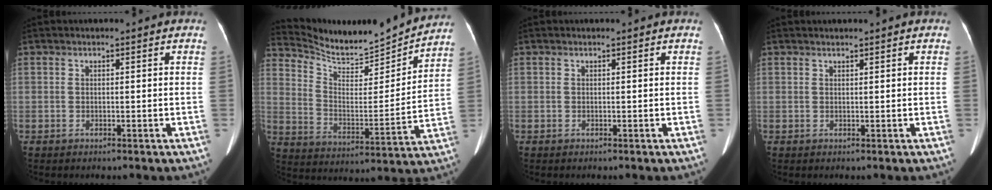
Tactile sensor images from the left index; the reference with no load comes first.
{"total": 15.6, "force": [15.3, 1.5, 2.8], "torque": [-0.062, -0.028, 0.239]}
{"total": 0.0}
{"total": 0.5, "force": [0.5, -0.1, 0.2], "torque": [-0.003, 0.009, 0.012]}